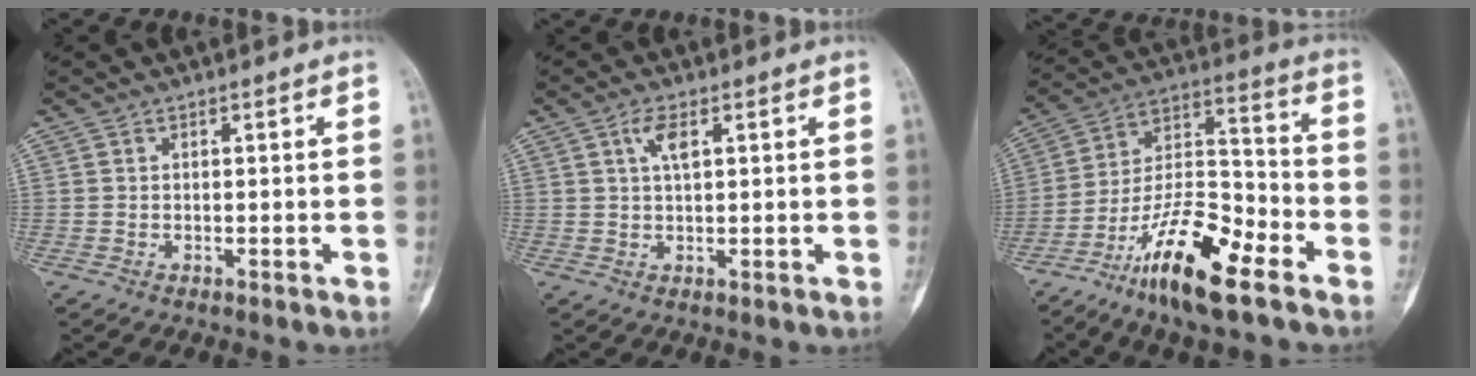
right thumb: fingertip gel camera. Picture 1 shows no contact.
{"total": 3.4, "force": [1.6, 1.2, 2.7], "torque": [-0.053, 0.003, 0.031]}
{"total": 18.1, "force": [-10.8, 5.3, 13.4], "torque": [-0.238, 0.072, -0.197]}